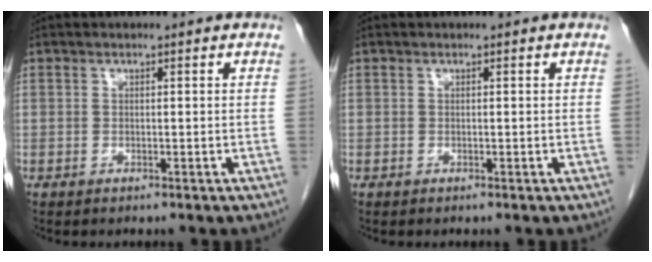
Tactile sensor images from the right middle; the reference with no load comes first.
{"total": 0.0}